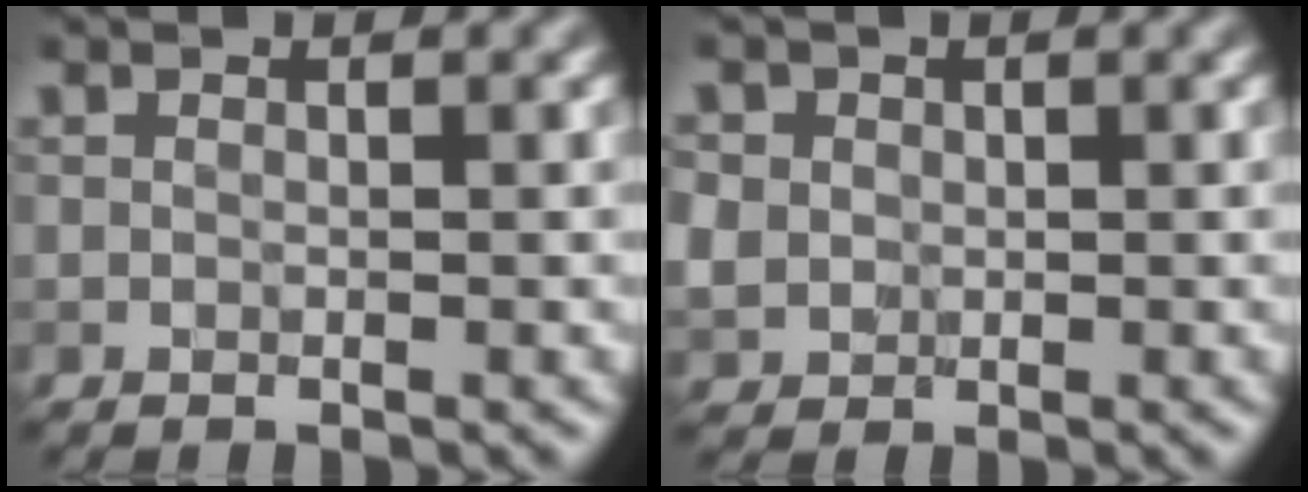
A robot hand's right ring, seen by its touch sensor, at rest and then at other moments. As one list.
[{"total": 3.2, "force": [0.9, 2.8, 1.2], "torque": [-0.038, 0.012, 0.017]}]